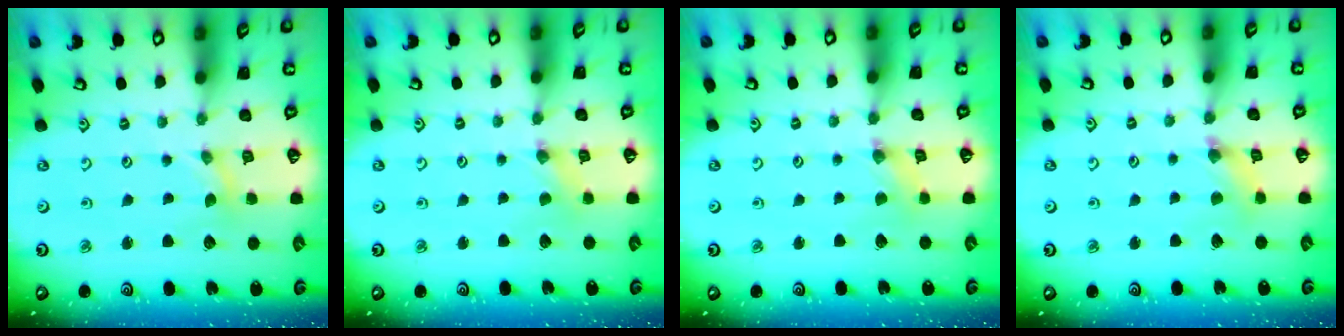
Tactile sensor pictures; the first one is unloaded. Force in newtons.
{"total": 0.0}
{"total": 1.3, "press": 1.3, "slide": 0.2}
{"total": 3.0, "press": 3.0, "slide": 0.4}